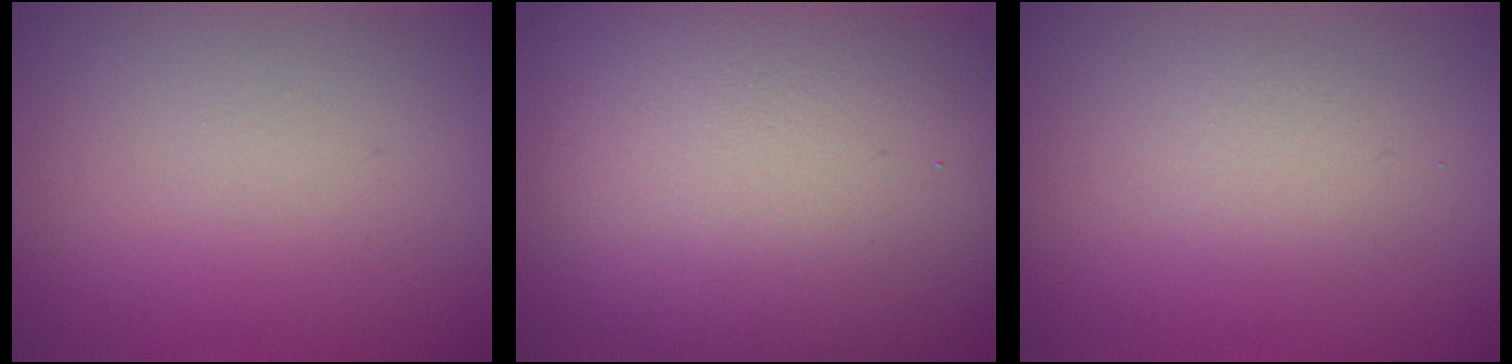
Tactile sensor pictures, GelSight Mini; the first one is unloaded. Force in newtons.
{"total": 15.4, "press": 15.4, "slide": 0.5}
{"total": 1.7, "press": 1.7, "slide": 0.2}